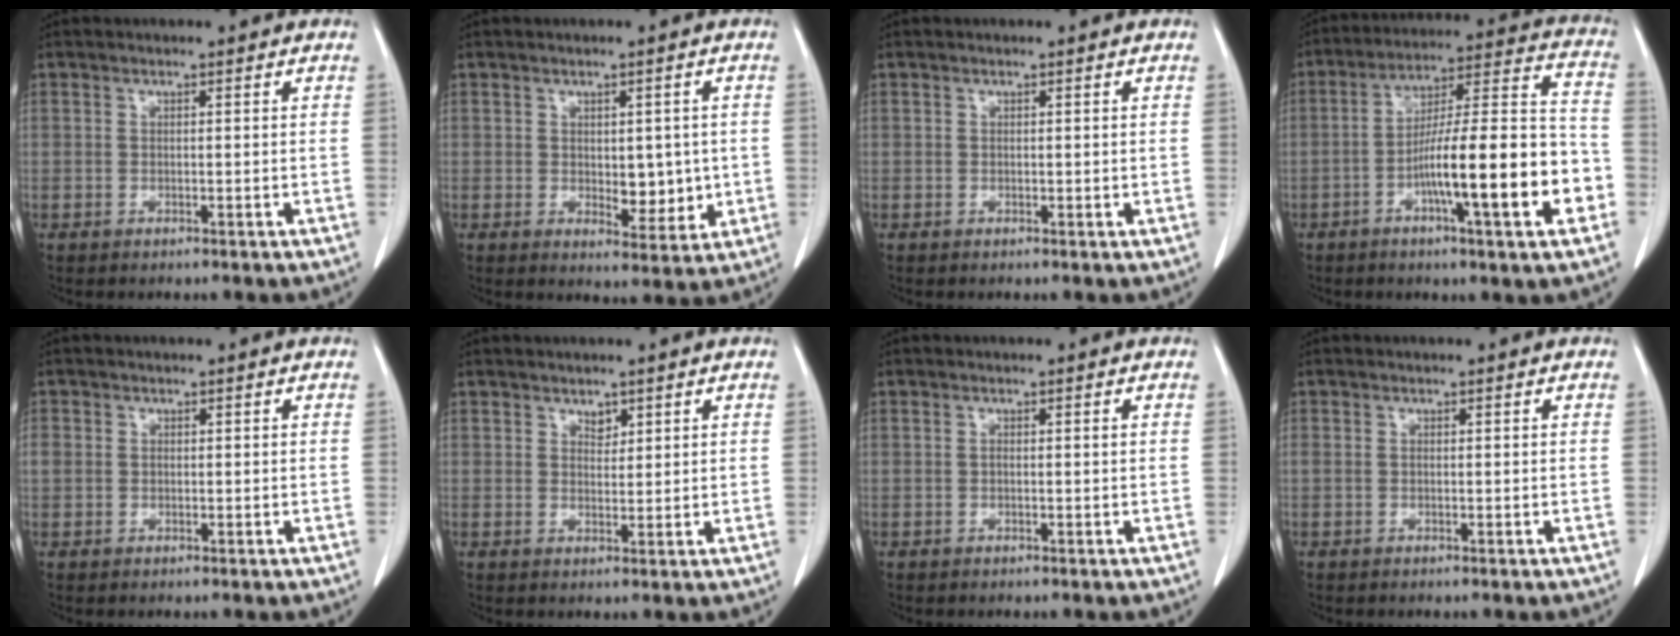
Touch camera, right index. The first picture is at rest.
{"total": 5.4, "force": [-0.1, 2.8, 4.6], "torque": [-0.056, -0.006, 0.009]}
{"total": 0.0}
{"total": 18.5, "force": [-6.1, 1.7, 17.3], "torque": [-0.261, 0.013, -0.092]}
{"total": 1.8, "force": [0.1, 1.7, 0.7], "torque": [-0.016, 0.013, 0.006]}
{"total": 1.8, "force": [1.3, 1.0, 0.7], "torque": [-0.004, -0.005, 0.021]}
{"total": 0.7, "force": [0.1, 0.1, 0.7], "torque": [-0.014, 0.002, 0.003]}
{"total": 0.8, "force": [0.0, 0.5, 0.6], "torque": [-0.027, 0.014, 0.008]}